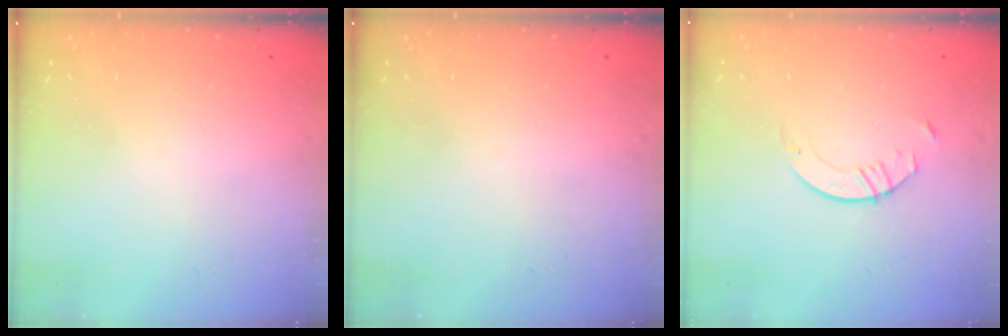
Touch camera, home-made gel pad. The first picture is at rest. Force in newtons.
{"total": 0.0}
{"total": 2.9, "press": 2.9, "slide": 0.3}